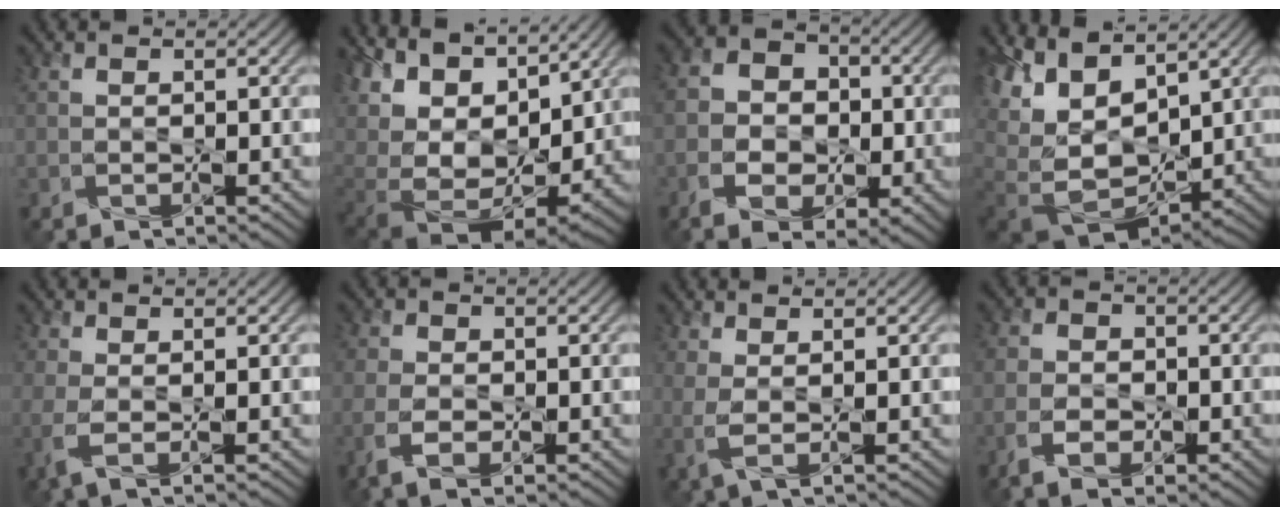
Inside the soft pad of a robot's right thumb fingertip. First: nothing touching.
{"total": 14.8, "force": [6.0, 8.4, 10.6], "torque": [-0.249, 0.037, 0.140]}
{"total": 8.1, "force": [-2.4, 6.0, 4.8], "torque": [-0.099, -0.013, -0.044]}
{"total": 13.1, "force": [2.2, 8.9, 9.4], "torque": [-0.224, -0.004, 0.091]}
{"total": 2.8, "force": [-0.2, 0.9, 2.6], "torque": [-0.073, -0.006, -0.008]}
{"total": 4.6, "force": [-1.5, 2.6, 3.5], "torque": [-0.090, -0.008, -0.031]}
{"total": 2.6, "force": [0.9, 0.6, 2.3], "torque": [-0.050, 0.003, 0.017]}
{"total": 4.8, "force": [-2.0, 3.0, 3.2], "torque": [-0.070, -0.009, -0.041]}